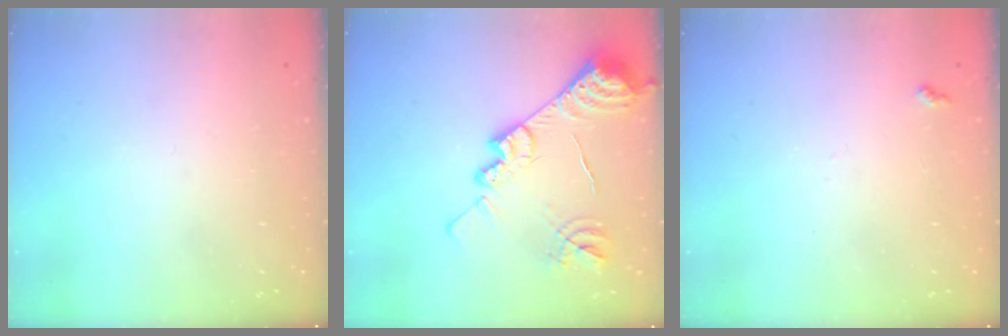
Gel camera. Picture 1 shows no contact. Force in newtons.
{"total": 18.4, "press": 18.3, "slide": 1.5}
{"total": 5.2, "press": 5.2, "slide": 0.7}